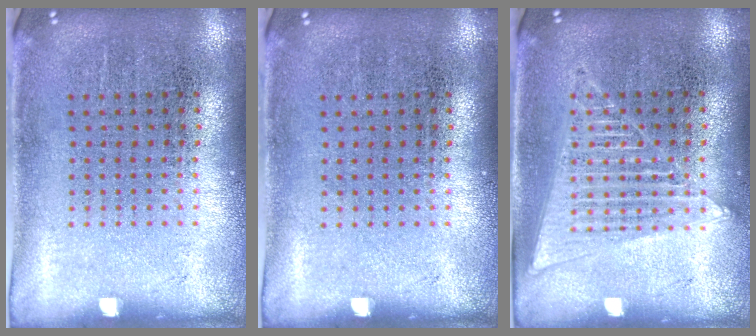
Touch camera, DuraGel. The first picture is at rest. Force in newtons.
{"total": 0.0}
{"total": 1.3, "press": 1.3, "slide": 0.1}